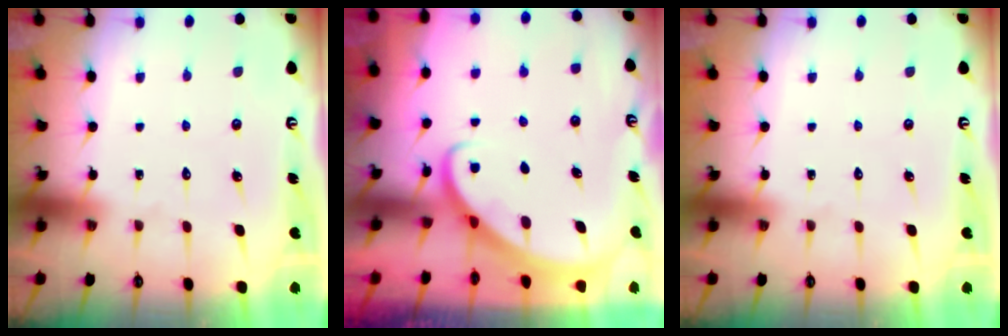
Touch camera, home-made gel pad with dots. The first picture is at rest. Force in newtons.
{"total": 2.8, "press": 2.8, "slide": 0.2}
{"total": 0.0}